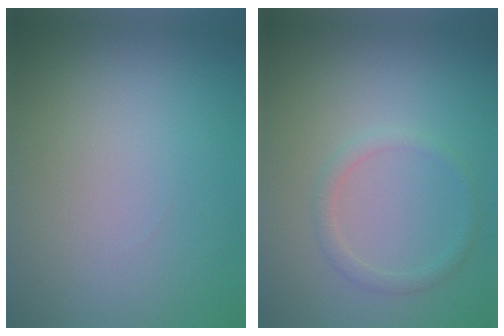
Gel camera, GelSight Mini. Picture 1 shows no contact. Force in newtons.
{"total": 1.3, "press": 1.3, "slide": 0.1}